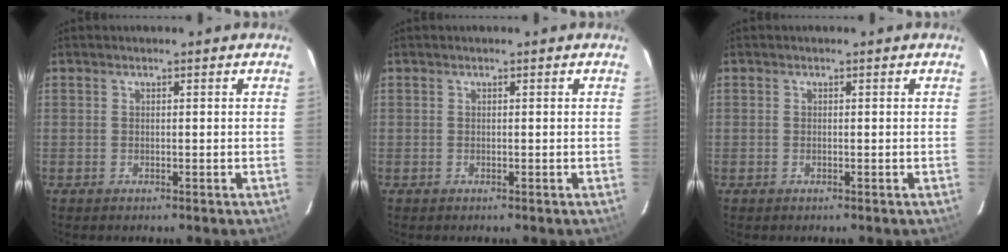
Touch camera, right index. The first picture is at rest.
{"total": 0.0}
{"total": 0.0}